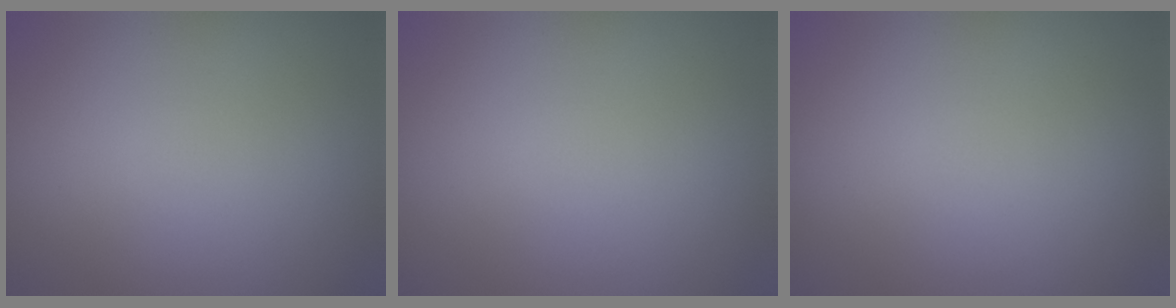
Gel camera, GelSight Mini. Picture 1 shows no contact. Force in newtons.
{"total": 0.0}
{"total": 0.0}